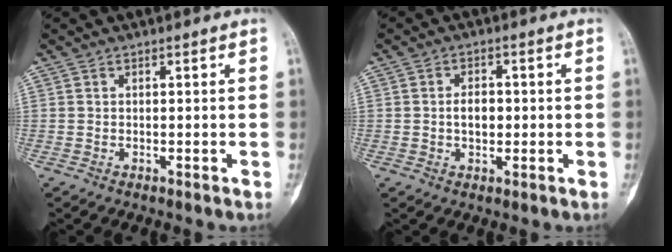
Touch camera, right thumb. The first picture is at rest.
{"total": 3.9, "force": [-0.2, 2.6, 2.9], "torque": [-0.037, 0.006, -0.006]}